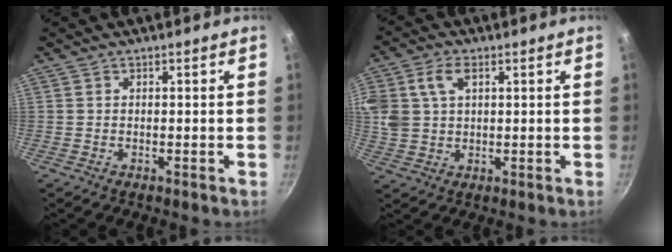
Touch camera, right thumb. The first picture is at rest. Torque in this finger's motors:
{"motor_torque": [0.03, 1.79, 1.15, 0.50, 0.09]}